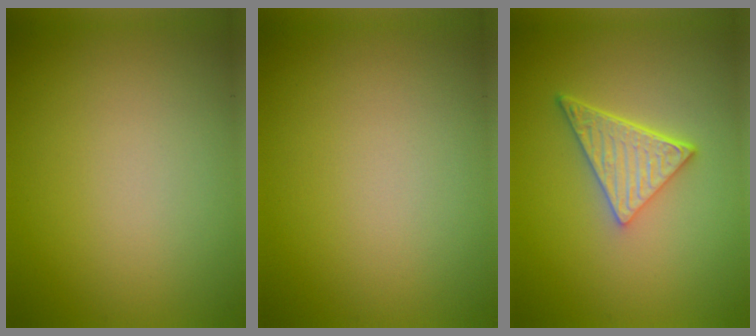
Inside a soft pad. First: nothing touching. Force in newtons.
{"total": 0.0}
{"total": 4.7, "press": 3.4, "slide": 3.3}